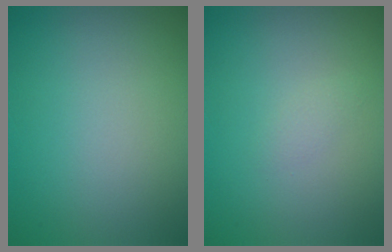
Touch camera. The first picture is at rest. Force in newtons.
{"total": 0.6, "press": 0.6, "slide": 0.1}